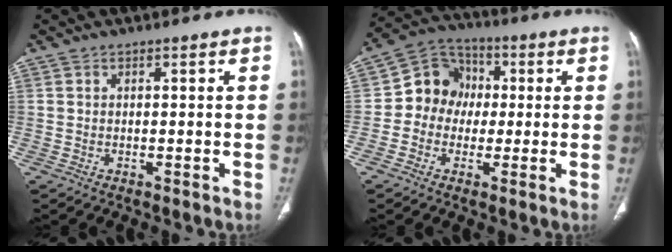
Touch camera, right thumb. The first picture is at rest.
{"total": 9.8, "force": [-0.2, 8.9, 4.1], "torque": [-0.030, 0.026, -0.019]}